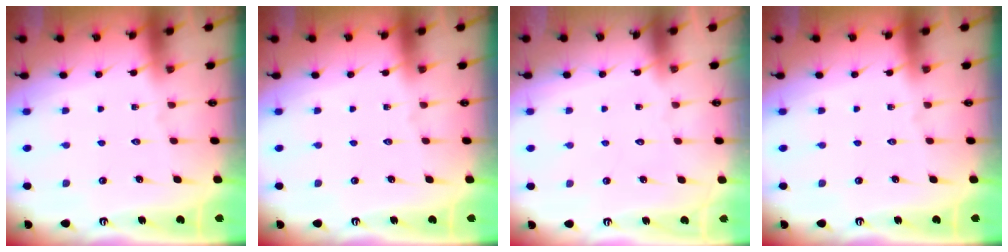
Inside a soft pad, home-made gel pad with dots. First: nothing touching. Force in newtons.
{"total": 0.0}
{"total": 1.5, "press": 1.5, "slide": 0.0}
{"total": 0.0}